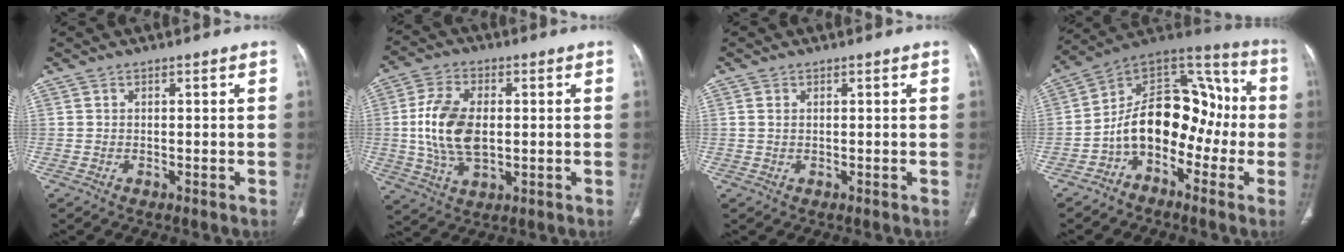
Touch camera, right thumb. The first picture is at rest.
{"total": 12.6, "force": [0.4, 7.4, 10.2], "torque": [-0.201, 0.002, 0.011]}
{"total": 0.9, "force": [0.3, 0.6, 0.6], "torque": [-0.014, 0.001, 0.008]}
{"total": 16.7, "force": [-3.9, 11.3, 11.7], "torque": [-0.144, 0.087, -0.076]}